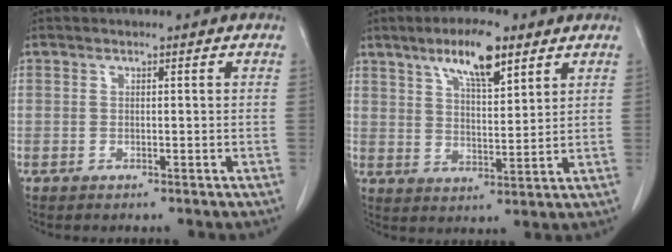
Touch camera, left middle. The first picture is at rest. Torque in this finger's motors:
{"motor_torque": [1.21, -0.92, 0.14, 0.05]}